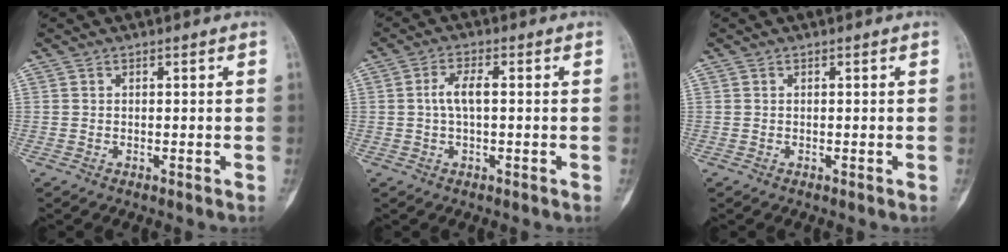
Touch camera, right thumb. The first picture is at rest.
{"total": 3.9, "force": [0.2, 1.5, 3.6], "torque": [-0.080, 0.010, 0.001]}
{"total": 0.0}